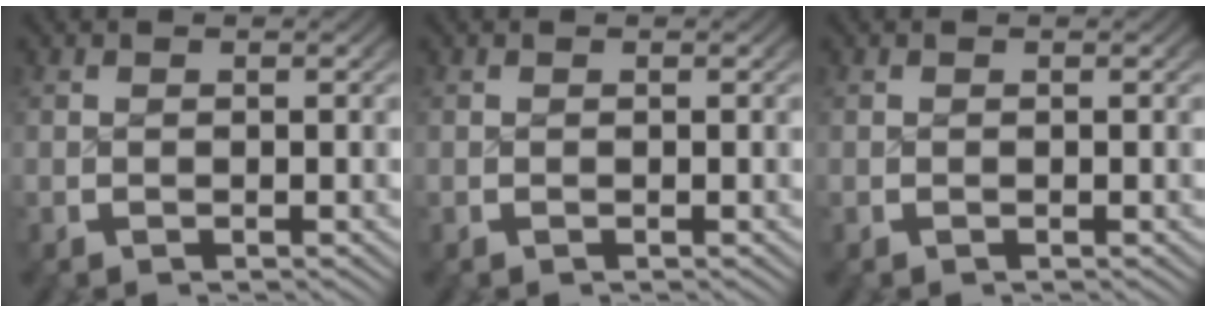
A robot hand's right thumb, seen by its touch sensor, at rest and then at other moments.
{"total": 0.0}
{"total": 0.0}